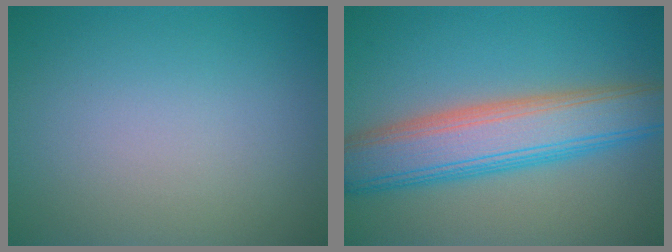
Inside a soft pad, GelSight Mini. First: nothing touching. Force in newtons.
{"total": 8.0, "press": 8.0, "slide": 0.2}